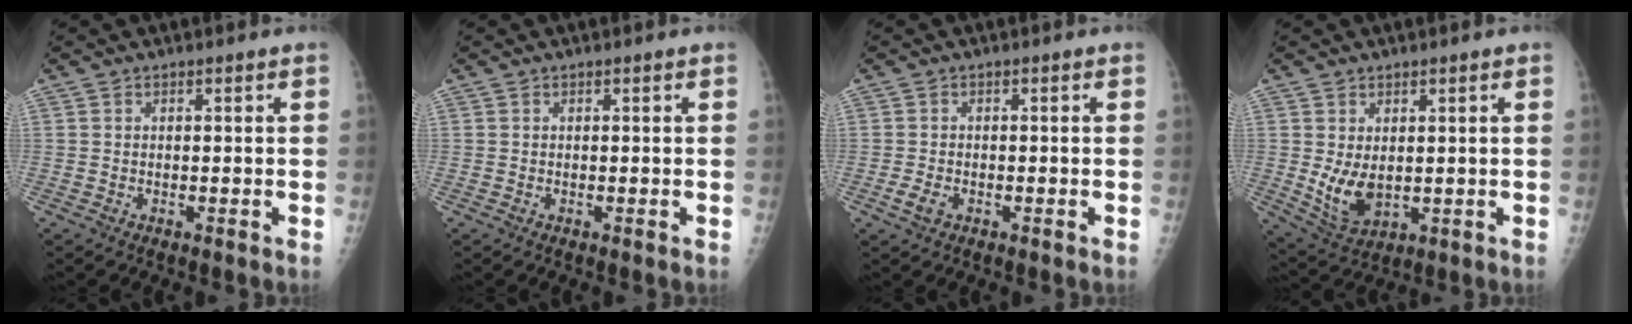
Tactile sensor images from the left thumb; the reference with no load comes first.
{"total": 0.0}
{"total": 2.4, "force": [-1.0, 1.6, 1.6], "torque": [-0.032, 0.000, -0.018]}
{"total": 6.8, "force": [0.4, 4.3, 5.2], "torque": [-0.084, -0.019, 0.026]}